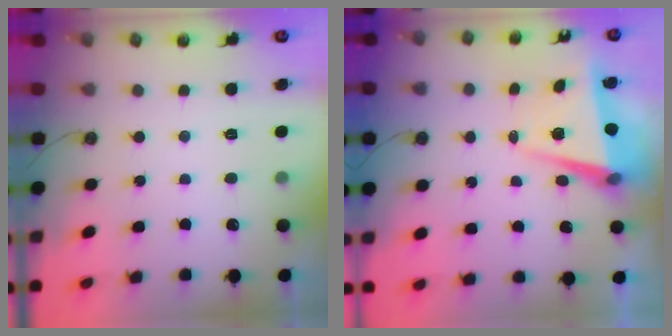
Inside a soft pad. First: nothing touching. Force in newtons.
{"total": 5.8, "press": 4.9, "slide": 3.1}